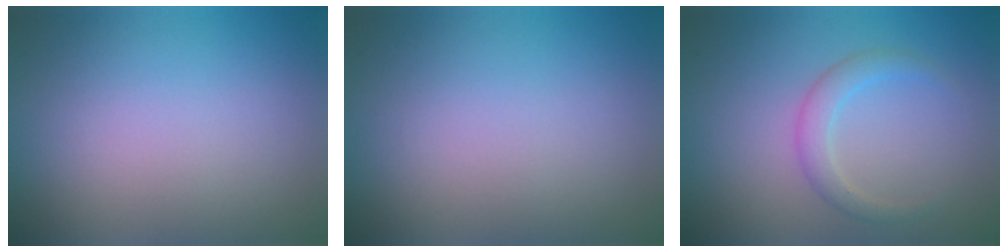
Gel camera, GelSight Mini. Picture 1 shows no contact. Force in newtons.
{"total": 0.0}
{"total": 2.1, "press": 2.1, "slide": 0.1}